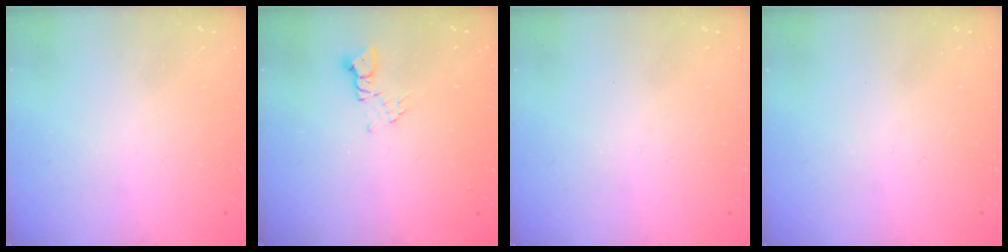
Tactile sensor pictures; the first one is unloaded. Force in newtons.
{"total": 2.5, "press": 2.5, "slide": 0.3}
{"total": 0.0}
{"total": 0.0}